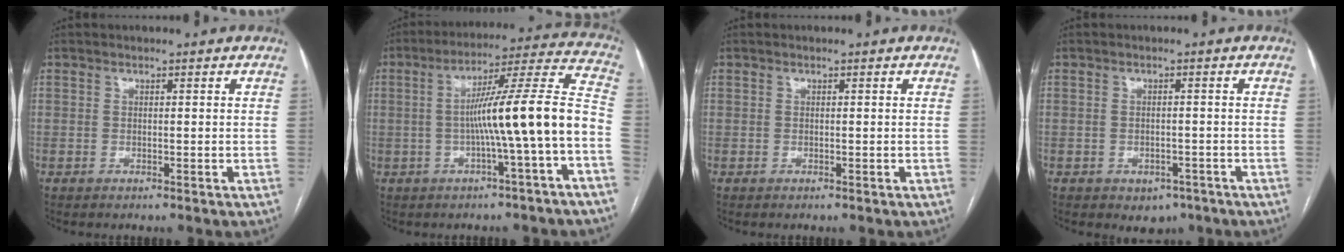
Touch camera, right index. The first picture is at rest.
{"total": 14.1, "force": [-3.3, -1.1, 13.7], "torque": [-0.199, 0.029, -0.054]}
{"total": 0.0}
{"total": 3.2, "force": [-2.0, 2.1, 1.3], "torque": [-0.011, 0.004, -0.017]}